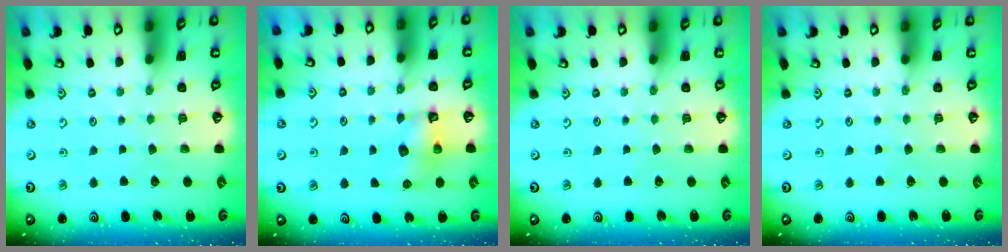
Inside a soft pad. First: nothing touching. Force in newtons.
{"total": 6.6, "press": 6.6, "slide": 0.3}
{"total": 0.0}
{"total": 0.0}